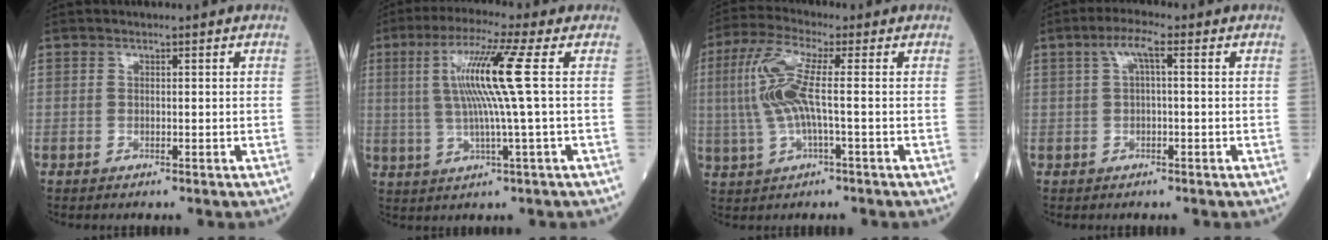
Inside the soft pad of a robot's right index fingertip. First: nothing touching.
{"total": 10.5, "force": [1.8, -1.6, 10.2], "torque": [-0.199, 0.010, 0.036]}
{"total": 8.7, "force": [0.3, 1.3, 8.6], "torque": [-0.199, 0.015, 0.002]}
{"total": 3.5, "force": [1.0, 0.5, 3.3], "torque": [-0.066, 0.017, 0.020]}